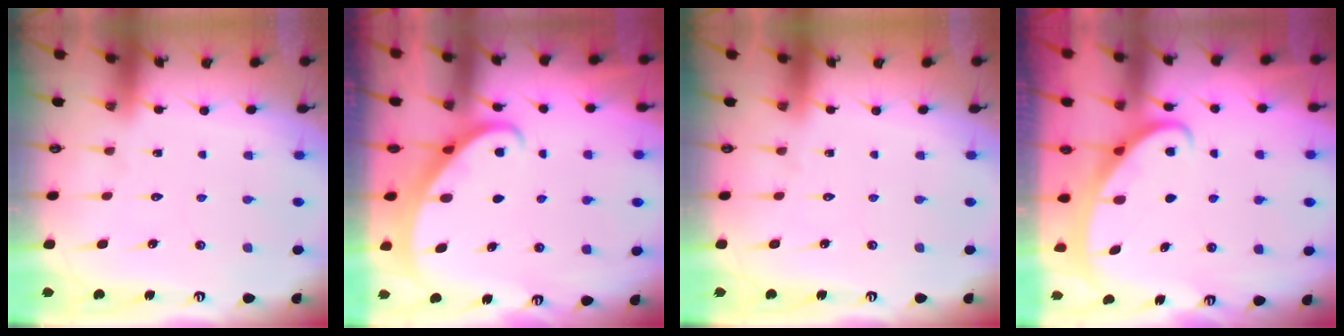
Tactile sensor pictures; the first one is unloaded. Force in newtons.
{"total": 2.3, "press": 2.3, "slide": 0.1}
{"total": 0.0}
{"total": 2.5, "press": 2.5, "slide": 0.4}